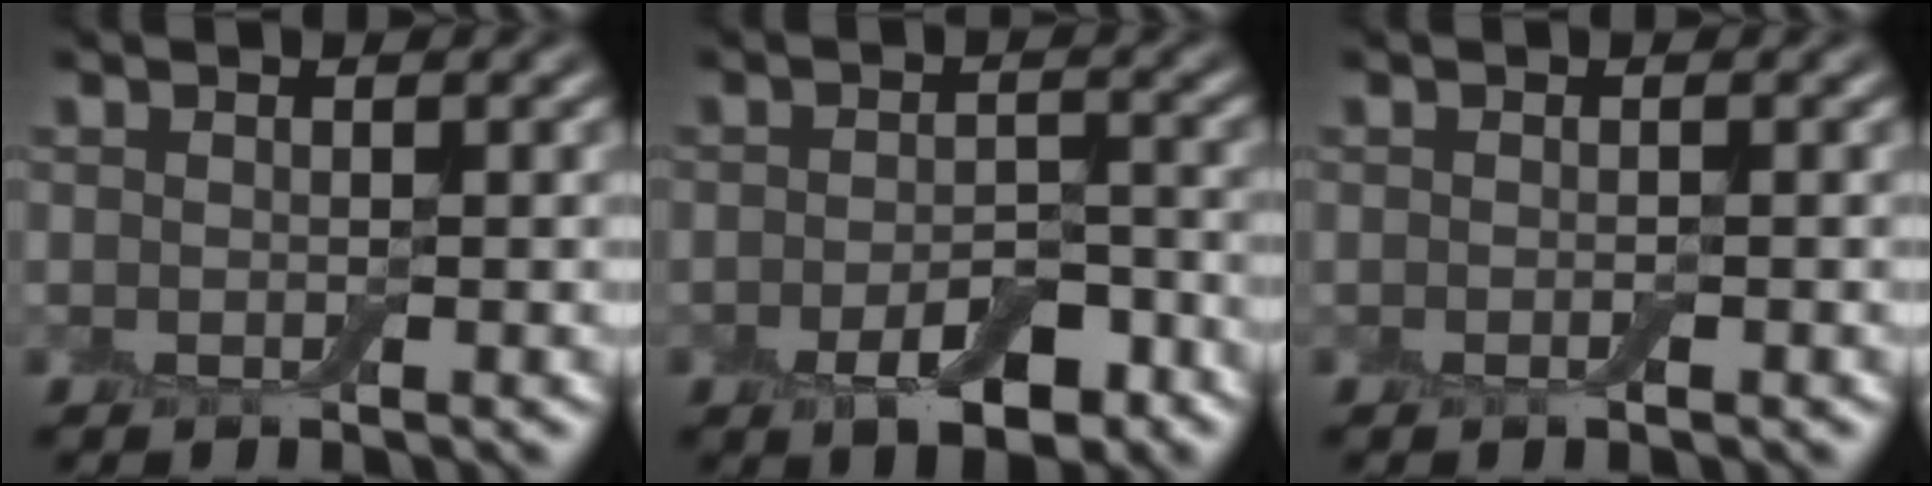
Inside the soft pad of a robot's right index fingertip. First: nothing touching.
{"total": 4.6, "force": [-2.2, 2.3, 3.3], "torque": [-0.048, -0.001, -0.033]}
{"total": 0.5, "force": [-0.2, 0.0, 0.5], "torque": [-0.007, -0.002, -0.003]}